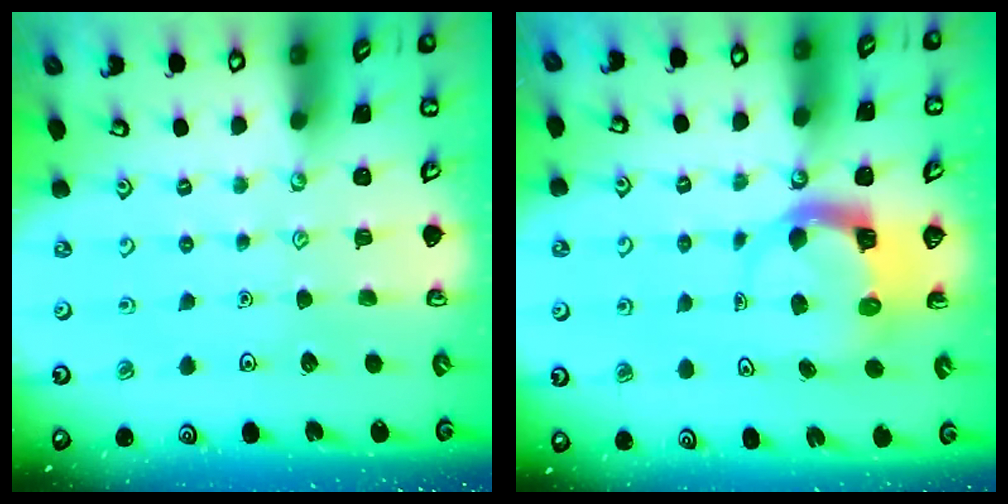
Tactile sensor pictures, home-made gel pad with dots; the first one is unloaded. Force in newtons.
{"total": 4.1, "press": 4.1, "slide": 0.3}